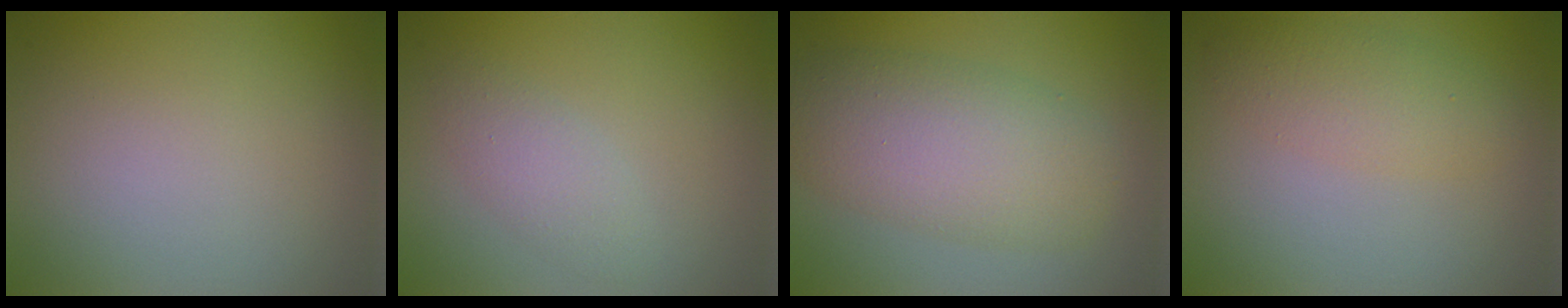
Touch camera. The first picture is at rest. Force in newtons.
{"total": 2.0, "press": 2.0, "slide": 0.1}
{"total": 6.6, "press": 6.6, "slide": 0.1}
{"total": 2.6, "press": 2.6, "slide": 0.1}